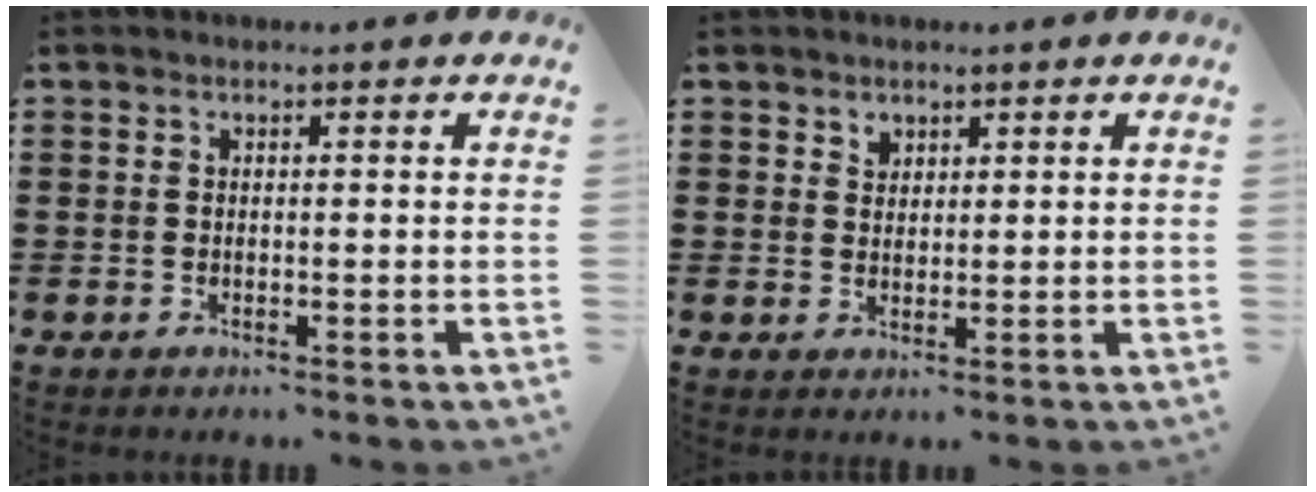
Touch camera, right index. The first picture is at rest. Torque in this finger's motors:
{"motor_torque": [0.03, -0.03, 0.00, 0.02]}